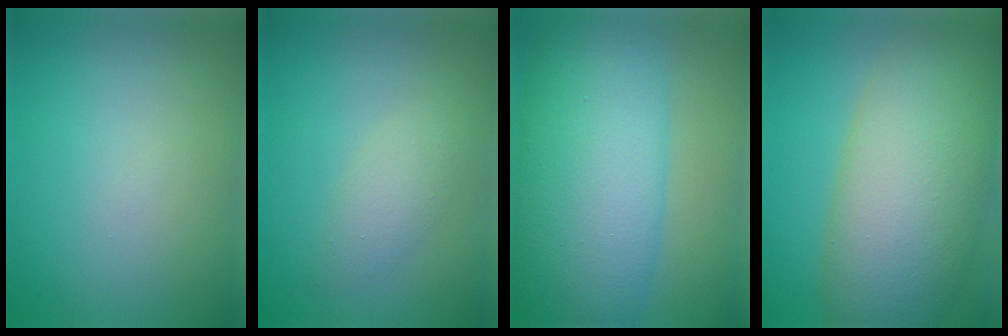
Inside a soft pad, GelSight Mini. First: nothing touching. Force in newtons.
{"total": 2.3, "press": 2.3, "slide": 0.1}
{"total": 12.4, "press": 12.4, "slide": 0.2}
{"total": 12.0, "press": 12.0, "slide": 0.6}